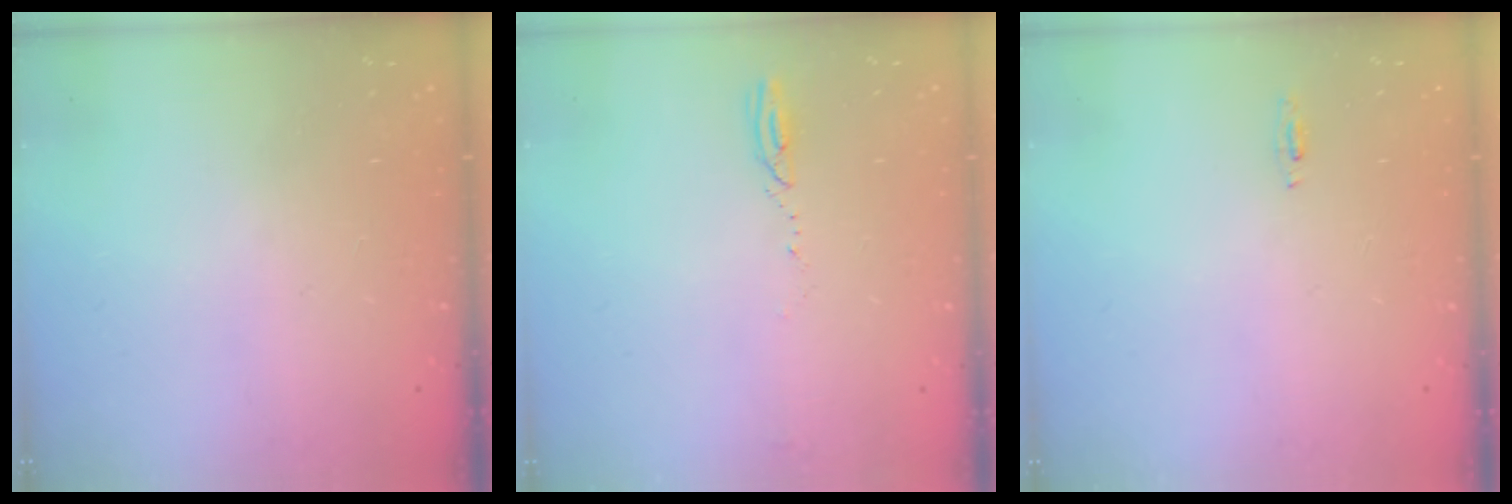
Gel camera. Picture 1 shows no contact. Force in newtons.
{"total": 2.5, "press": 2.4, "slide": 0.3}
{"total": 3.9, "press": 2.9, "slide": 2.6}